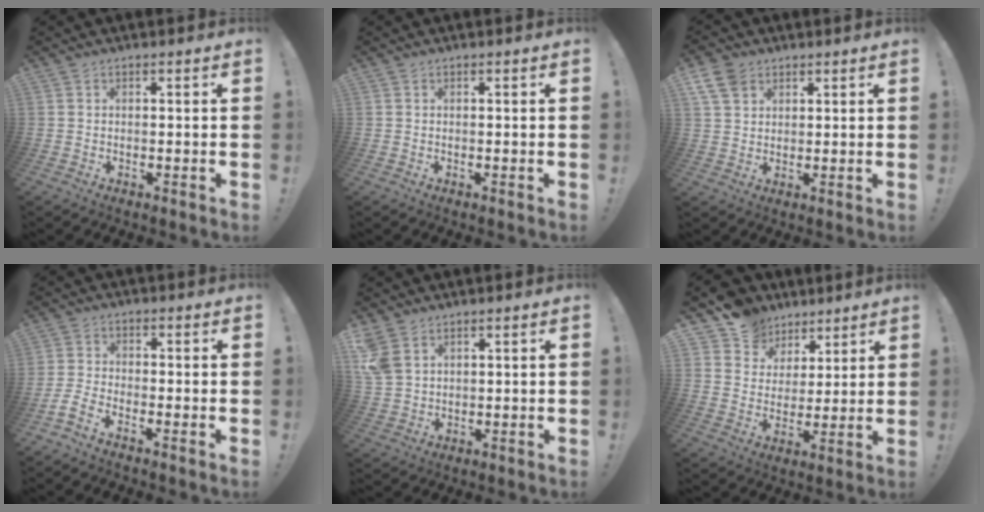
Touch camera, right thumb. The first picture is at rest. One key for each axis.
{"total": 0.0}
{"total": 7.9, "fx": 4.4, "fy": 5.6, "fz": 3.4, "tx": -0.061, "ty": -0.014, "tz": 0.089}
{"total": 4.1, "fx": -3.0, "fy": 1.1, "fz": 2.5, "tx": -0.066, "ty": -0.010, "tz": -0.058}
{"total": 6.7, "fx": 3.6, "fy": 4.4, "fz": 3.5, "tx": -0.075, "ty": -0.012, "tz": 0.072}
{"total": 10.5, "fx": 6.9, "fy": 7.8, "fz": 1.6, "tx": -0.024, "ty": -0.054, "tz": 0.137}